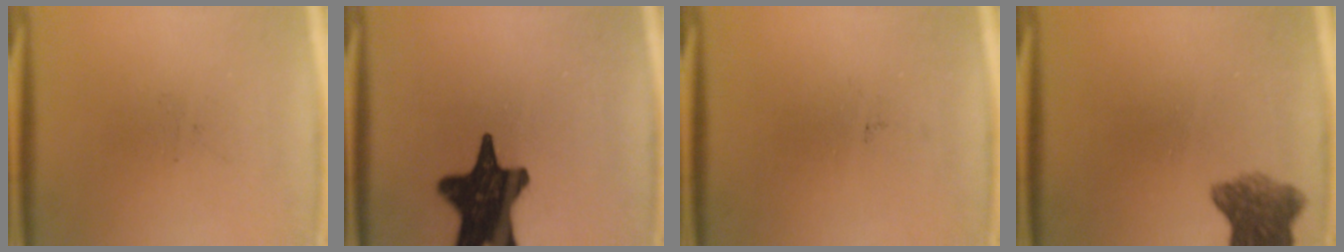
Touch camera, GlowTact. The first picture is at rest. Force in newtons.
{"total": 18.9}
{"total": 0.0}
{"total": 6.8}